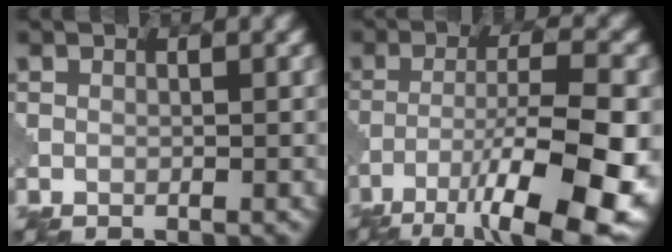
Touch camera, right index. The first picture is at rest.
{"total": 13.8, "force": [-7.5, 3.9, 11.0], "torque": [-0.185, -0.007, -0.112]}